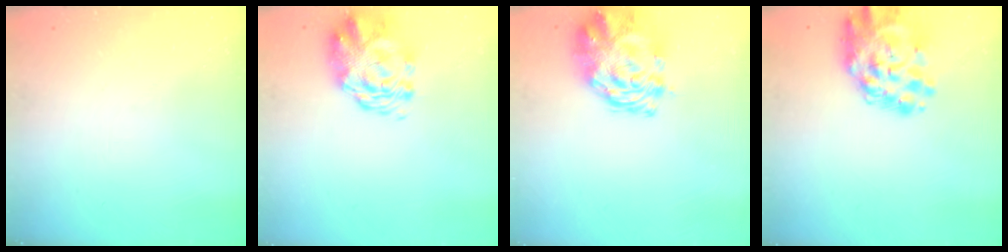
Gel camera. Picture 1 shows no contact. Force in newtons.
{"total": 2.8, "press": 2.5, "slide": 1.1}
{"total": 5.2, "press": 4.8, "slide": 1.9}
{"total": 13.4, "press": 12.6, "slide": 4.3}